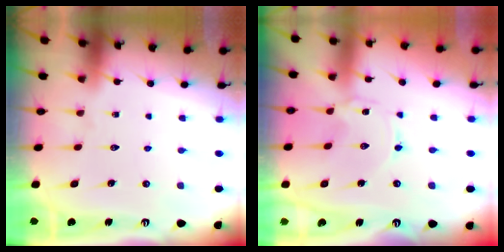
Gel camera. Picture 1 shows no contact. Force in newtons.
{"total": 0.0}